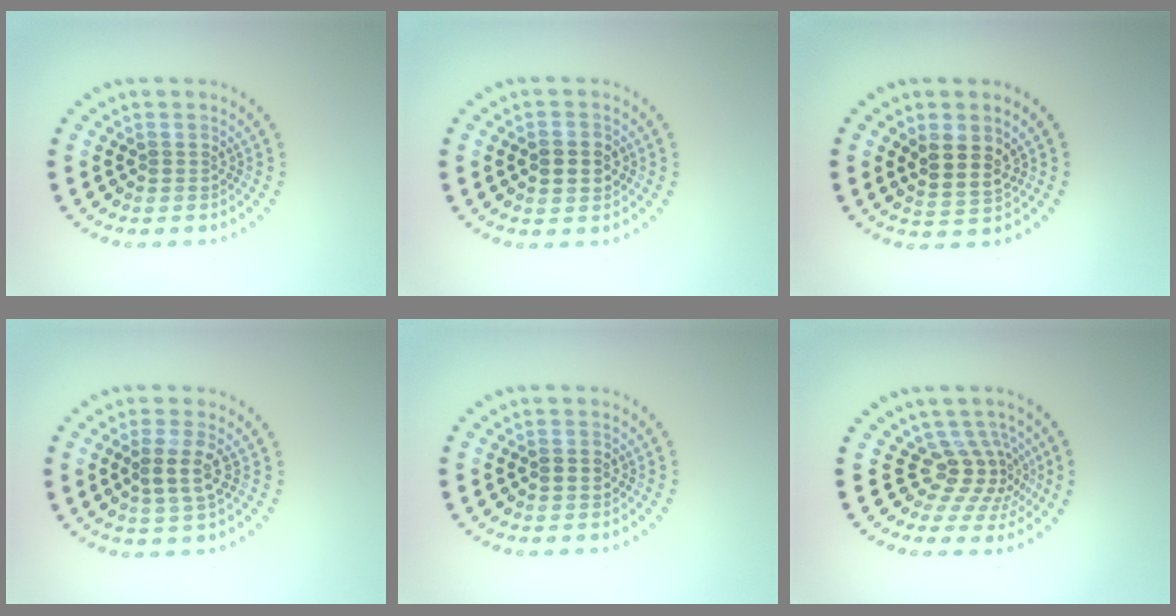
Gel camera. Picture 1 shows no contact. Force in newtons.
{"total": 2.4, "press": 2.4, "slide": 0.1}
{"total": 3.0, "press": 2.7, "slide": 1.3}
{"total": 2.9, "press": 2.7, "slide": 1.0}
{"total": 1.7, "press": 1.7, "slide": 0.0}
{"total": 3.9, "press": 2.8, "slide": 2.7}